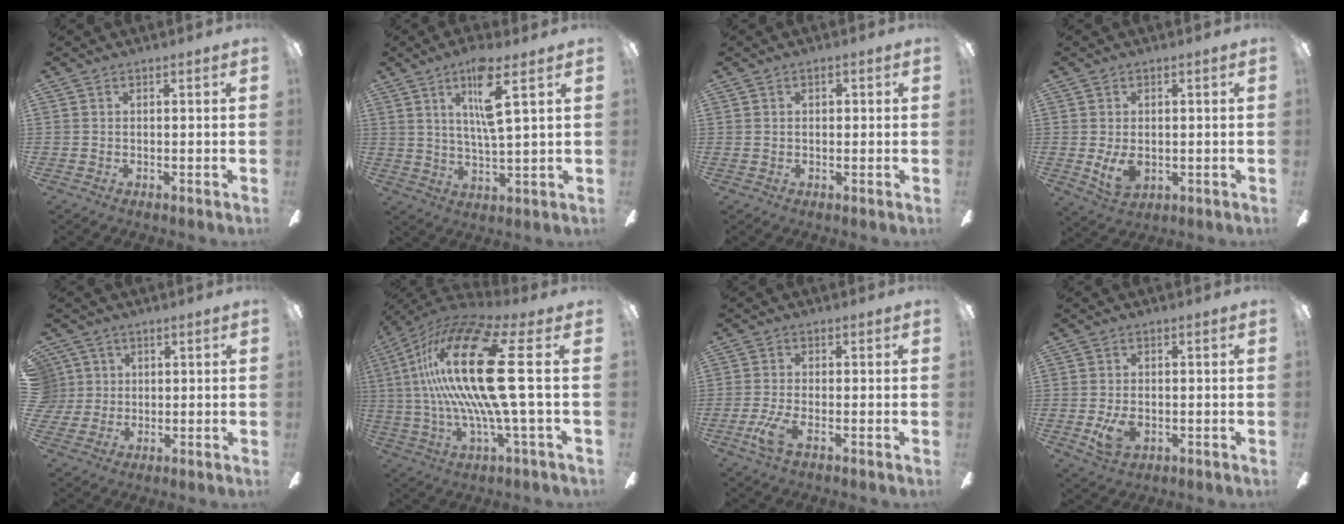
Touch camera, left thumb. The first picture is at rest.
{"total": 10.6, "force": [5.4, 2.1, 8.8], "torque": [-0.150, -0.014, 0.084]}
{"total": 1.5, "force": [0.2, 1.1, 0.9], "torque": [-0.010, 0.005, -0.001]}
{"total": 6.1, "force": [-0.5, 4.1, 4.5], "torque": [-0.085, -0.006, -0.012]}
{"total": 5.1, "force": [1.5, 4.9, 0.4], "torque": [-0.020, 0.008, 0.030]}
{"total": 25.9, "force": [3.9, 6.0, 24.9], "torque": [-0.534, -0.018, 0.044]}
{"total": 5.9, "force": [-2.2, 1.9, 5.2], "torque": [-0.122, -0.011, -0.043]}
{"total": 6.1, "force": [-1.5, 4.0, 4.4], "torque": [-0.078, -0.003, -0.029]}